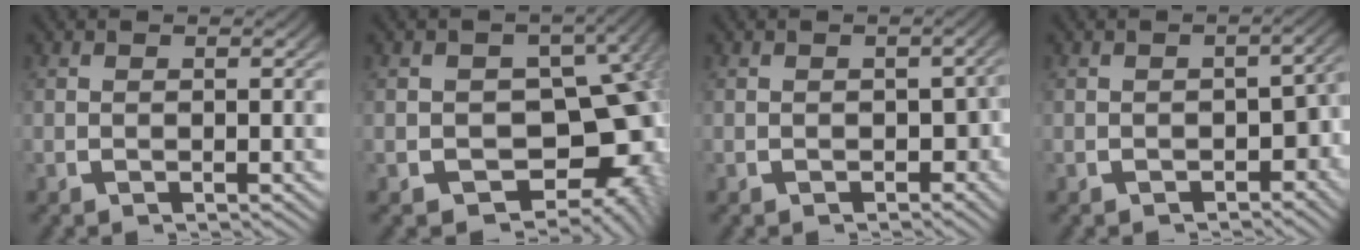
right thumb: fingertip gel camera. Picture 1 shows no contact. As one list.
[{"total": 14.5, "force": [-2.2, 11.2, 8.9], "torque": [-0.136, -0.060, -0.020]}, {"total": 1.9, "force": [-1.0, 1.4, 0.9], "torque": [-0.012, -0.013, -0.009]}, {"total": 2.9, "force": [-1.6, 1.6, 1.7], "torque": [-0.023, -0.015, -0.015]}]